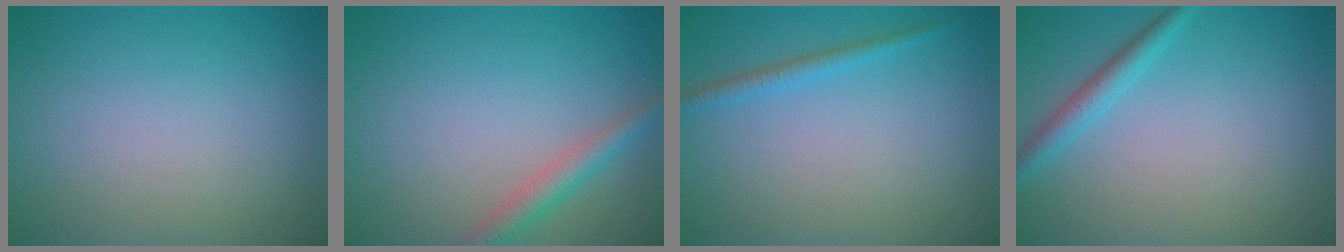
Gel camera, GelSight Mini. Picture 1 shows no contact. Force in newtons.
{"total": 2.7, "press": 2.7, "slide": 0.1}
{"total": 1.5, "press": 1.5, "slide": 0.1}
{"total": 2.1, "press": 2.1, "slide": 0.1}